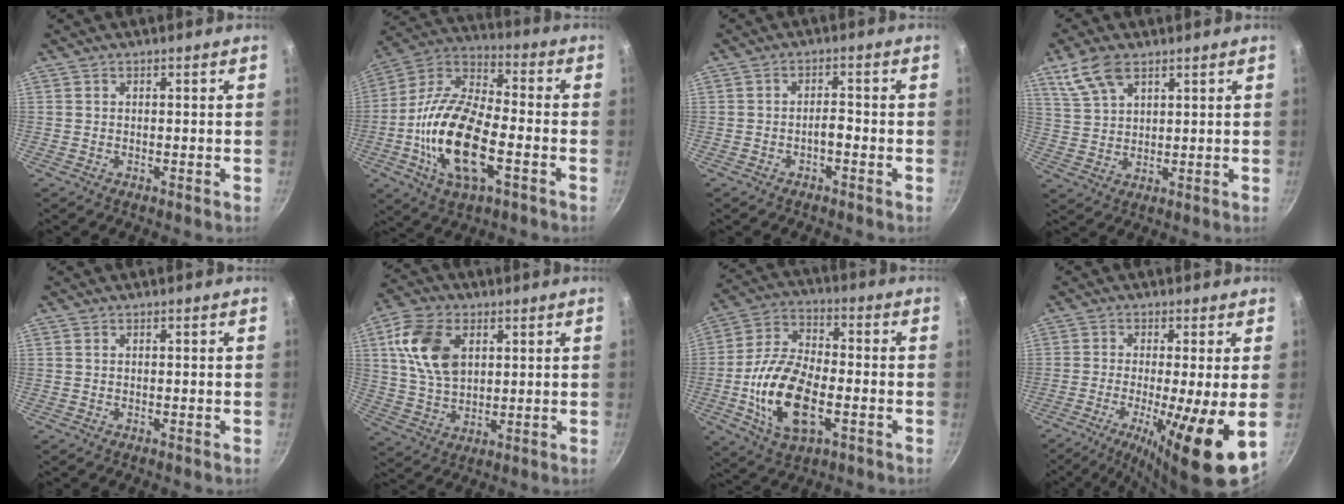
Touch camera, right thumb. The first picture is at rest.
{"total": 20.3, "force": [-5.3, 9.2, 17.2], "torque": [-0.330, 0.028, -0.116]}
{"total": 2.3, "force": [-1.2, 0.9, 1.8], "torque": [-0.022, 0.018, -0.021]}
{"total": 7.8, "force": [4.8, 3.9, 4.7], "torque": [-0.089, -0.009, 0.102]}
{"total": 0.0}
{"total": 13.0, "force": [3.9, 8.5, 9.1], "torque": [-0.154, -0.007, 0.074]}
{"total": 17.1, "force": [-4.1, 8.9, 14.0], "torque": [-0.263, 0.023, -0.082]}
{"total": 13.6, "force": [-3.3, 1.8, 13.1], "torque": [-0.230, -0.017, -0.053]}